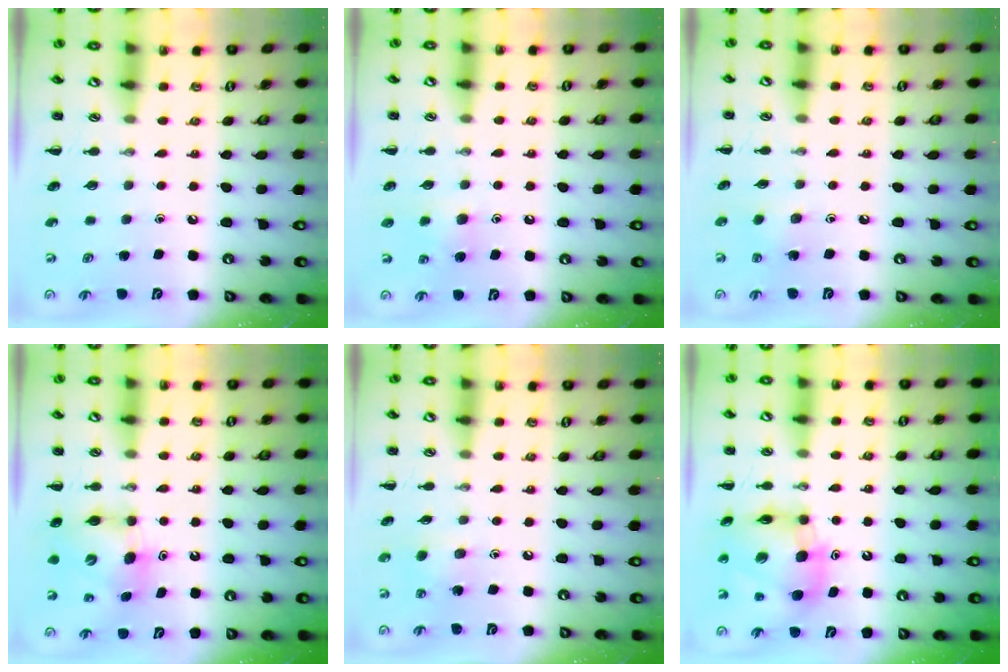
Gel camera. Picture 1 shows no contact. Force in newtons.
{"total": 5.7, "press": 5.4, "slide": 1.8}
{"total": 3.4, "press": 3.2, "slide": 1.2}
{"total": 6.7, "press": 6.7, "slide": 0.6}
{"total": 3.9, "press": 3.8, "slide": 0.8}
{"total": 11.4, "press": 10.8, "slide": 3.6}